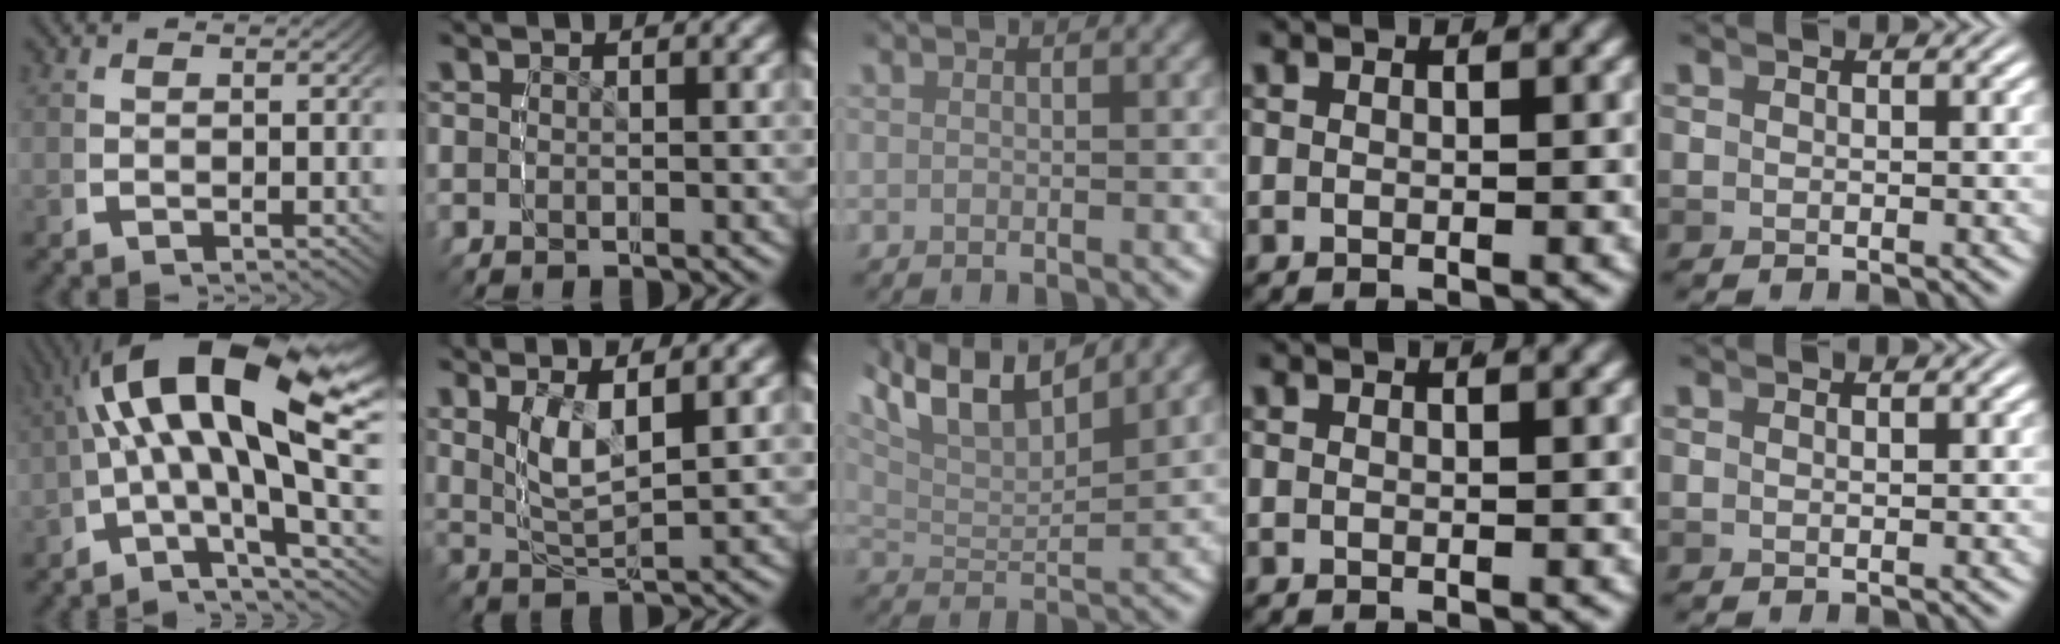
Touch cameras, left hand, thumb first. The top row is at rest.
{"thumb": {"total": 15.7, "force": [2.0, 7.5, 13.6], "torque": [-0.222, -0.011, 0.032]}, "index": {"total": 7.4, "force": [2.0, 5.0, 5.1], "torque": [-0.127, -0.011, 0.032]}, "middle": {"total": 9.3, "force": [5.1, 5.4, 5.6], "torque": [-0.121, 0.000, 0.082]}, "ring": {"total": 0.7, "force": [0.6, -0.2, 0.3], "torque": [0.000, 0.004, 0.007]}, "little": {"total": 0.6, "force": [0.3, -0.6, 0.0], "torque": [0.007, 0.001, 0.006]}}